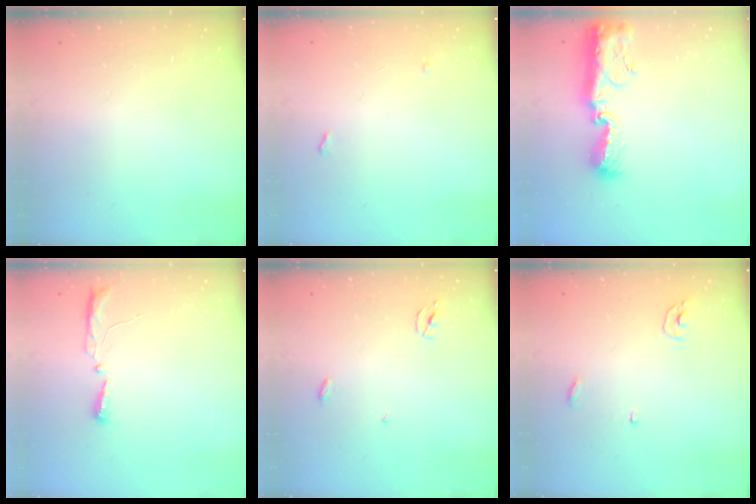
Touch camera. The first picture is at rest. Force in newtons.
{"total": 6.9, "press": 2.8, "slide": 6.3}
{"total": 12.1, "press": 12.0, "slide": 0.9}
{"total": 8.2, "press": 5.2, "slide": 6.2}
{"total": 2.5, "press": 2.5, "slide": 0.1}
{"total": 3.8, "press": 3.8, "slide": 0.5}